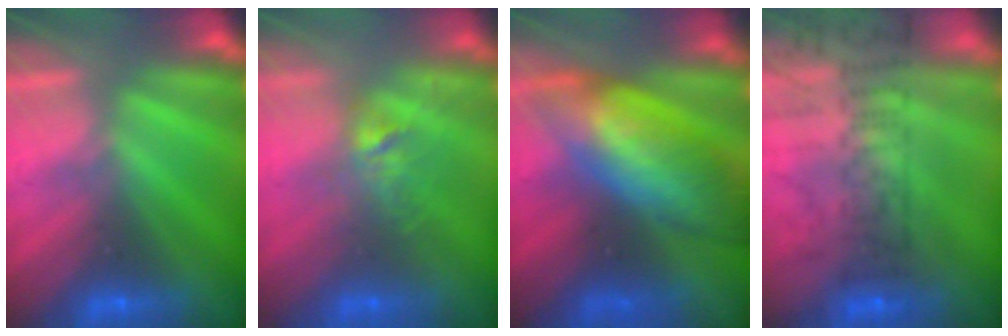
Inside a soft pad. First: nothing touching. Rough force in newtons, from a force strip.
{"total": 2.9}
{"total": 13.7}
{"total": 10.7}